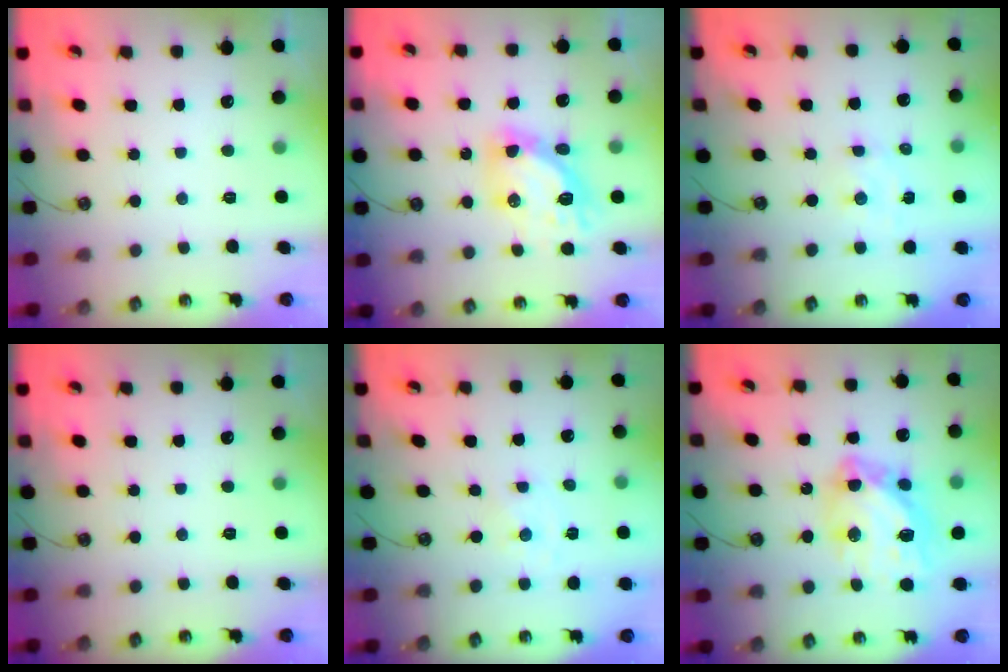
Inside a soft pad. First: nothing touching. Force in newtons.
{"total": 11.5, "press": 11.5, "slide": 1.0}
{"total": 2.0, "press": 2.0, "slide": 0.3}
{"total": 0.0}
{"total": 0.0}
{"total": 15.5, "press": 15.4, "slide": 1.5}